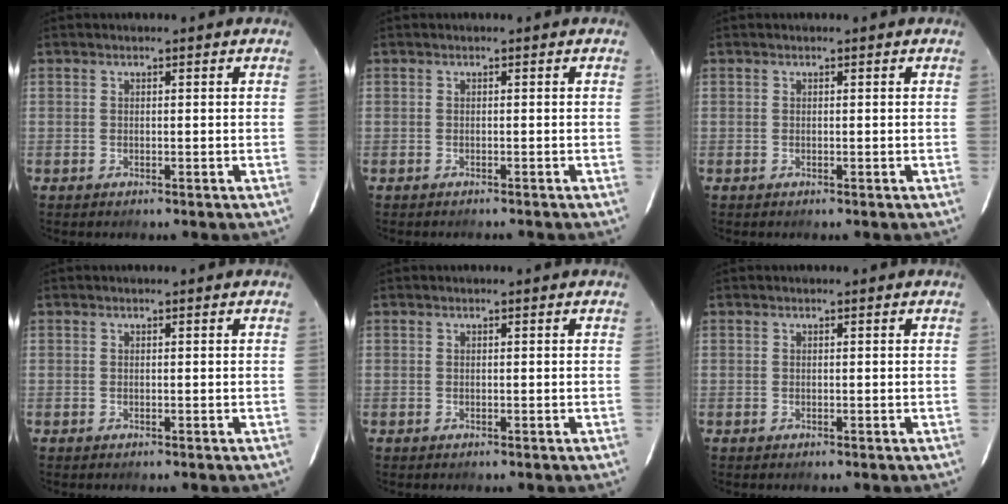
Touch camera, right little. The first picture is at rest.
{"total": 1.0, "force": [-0.9, 0.2, 0.3], "torque": [-0.008, -0.003, -0.012]}
{"total": 0.0}
{"total": 0.0}
{"total": 0.0}
{"total": 0.0}